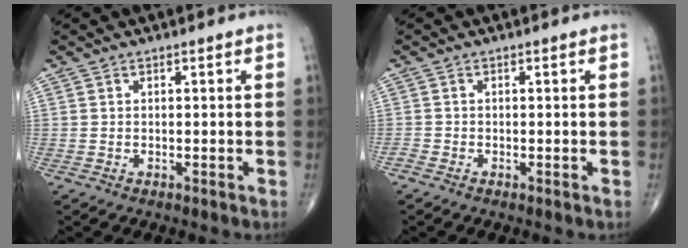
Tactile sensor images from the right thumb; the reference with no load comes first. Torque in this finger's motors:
{"motor_torque": [0.42, -0.05, 0.01, -0.33, 0.02]}